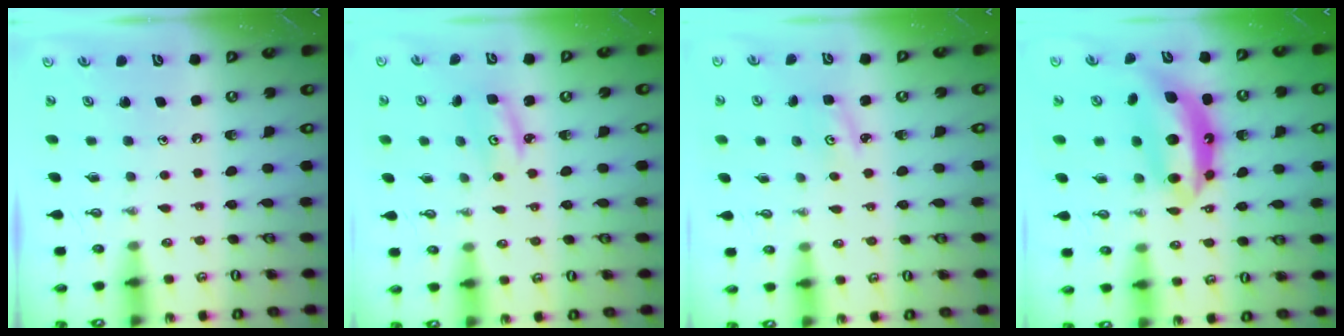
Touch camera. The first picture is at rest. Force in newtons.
{"total": 2.9, "press": 2.9, "slide": 0.3}
{"total": 2.9, "press": 2.9, "slide": 0.3}
{"total": 12.2, "press": 12.1, "slide": 1.3}